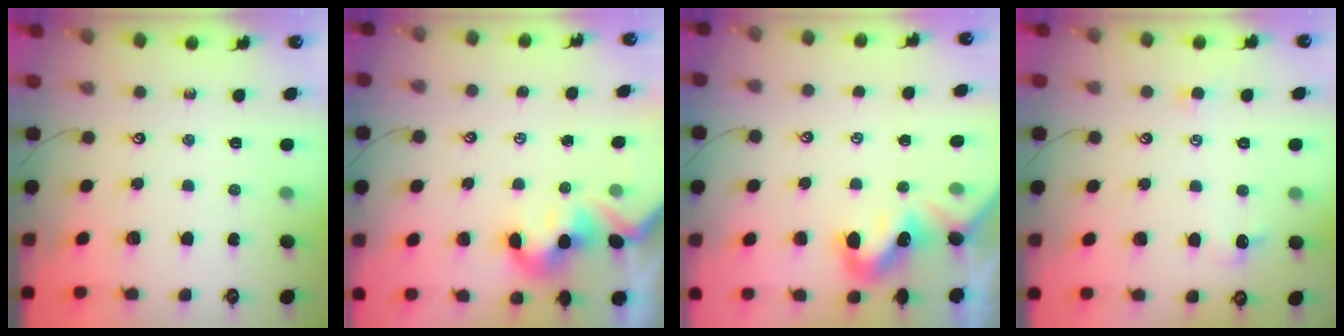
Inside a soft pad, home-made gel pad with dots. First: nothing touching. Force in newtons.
{"total": 1.9, "press": 1.8, "slide": 0.6}
{"total": 0.8, "press": 0.7, "slide": 0.5}
{"total": 0.9, "press": 0.7, "slide": 0.6}